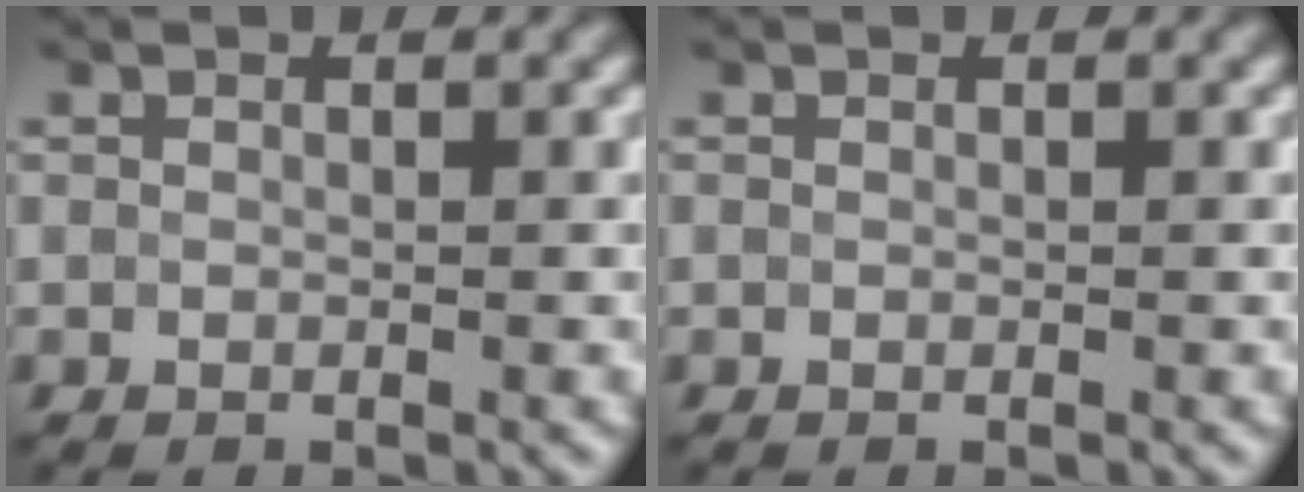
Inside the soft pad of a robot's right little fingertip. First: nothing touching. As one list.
[{"total": 0.0}]